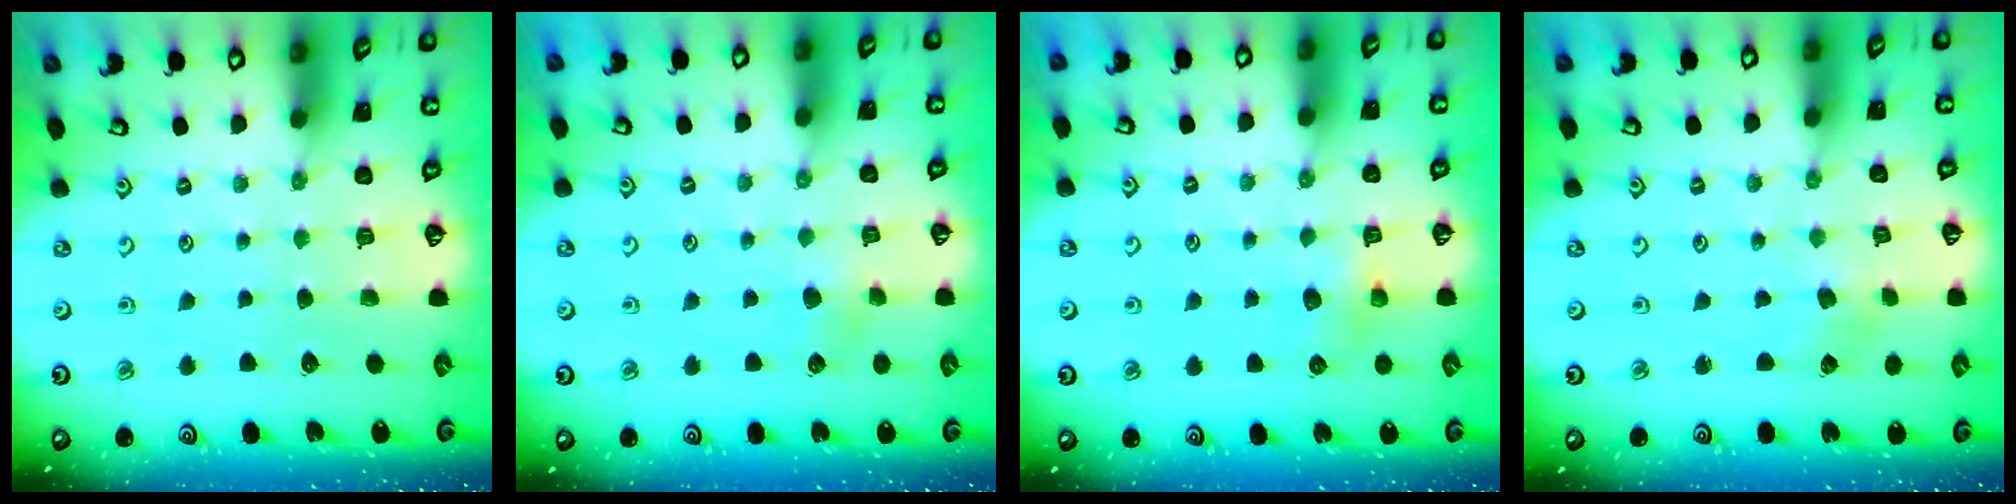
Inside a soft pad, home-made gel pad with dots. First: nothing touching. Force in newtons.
{"total": 3.1, "press": 3.1, "slide": 0.6}
{"total": 4.4, "press": 4.4, "slide": 0.3}
{"total": 3.8, "press": 3.8, "slide": 0.6}